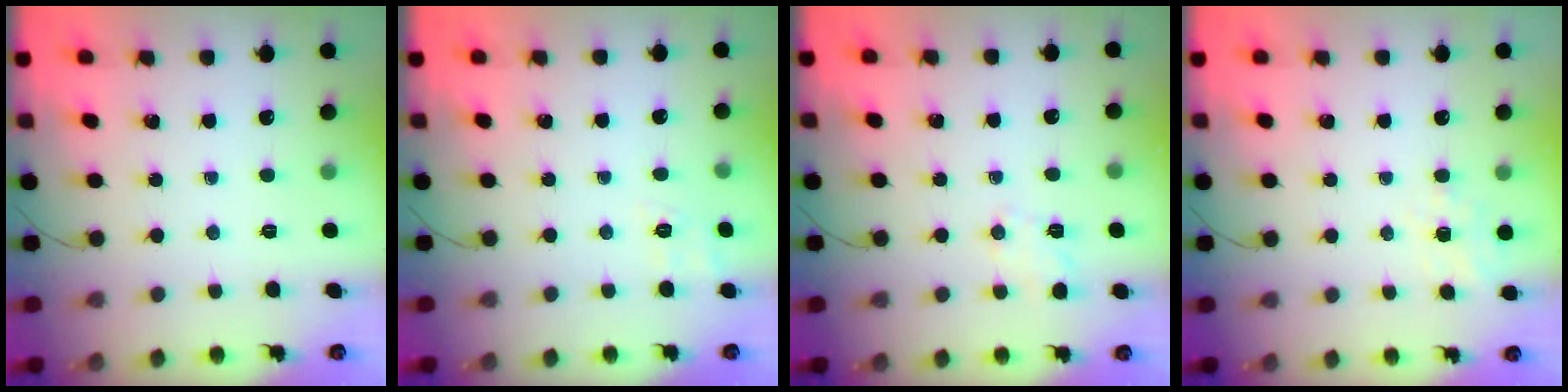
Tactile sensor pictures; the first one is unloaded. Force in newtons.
{"total": 2.8, "press": 2.1, "slide": 1.9}
{"total": 2.7, "press": 2.3, "slide": 1.5}
{"total": 6.0, "press": 5.6, "slide": 1.9}